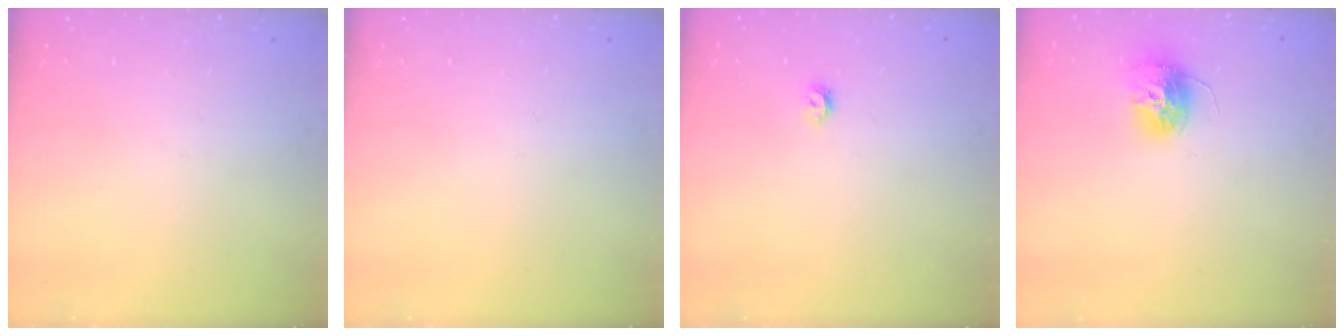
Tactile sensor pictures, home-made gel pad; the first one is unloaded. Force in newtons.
{"total": 0.0}
{"total": 4.1, "press": 4.0, "slide": 0.8}
{"total": 12.4, "press": 12.4, "slide": 1.0}